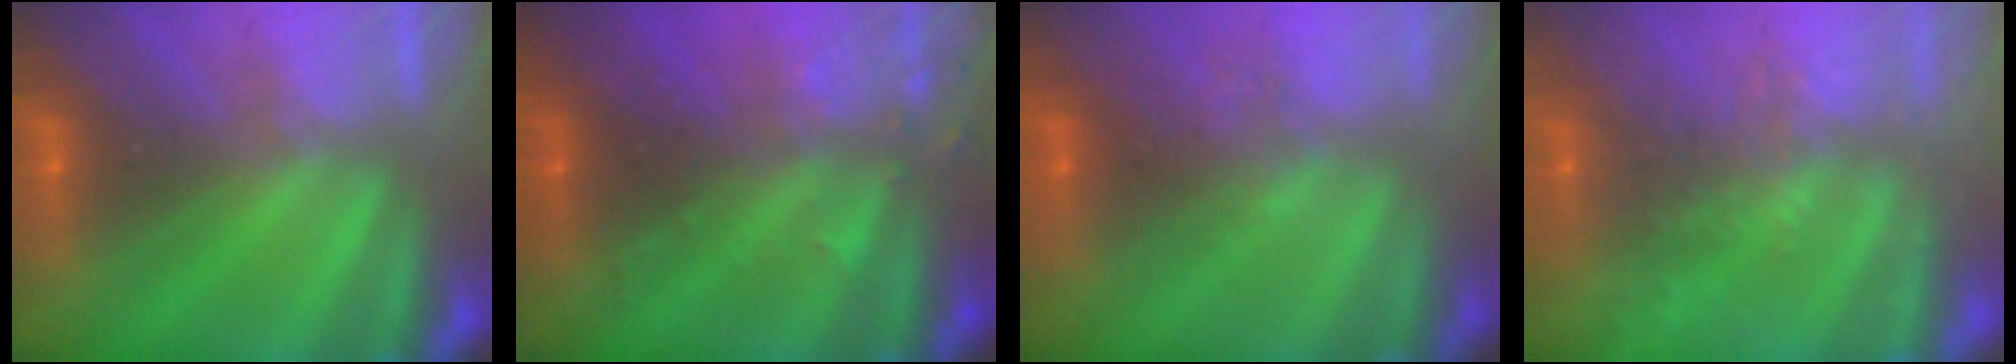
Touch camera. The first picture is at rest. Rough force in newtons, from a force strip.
{"total": 2.9}
{"total": 3.9}
{"total": 7.0}